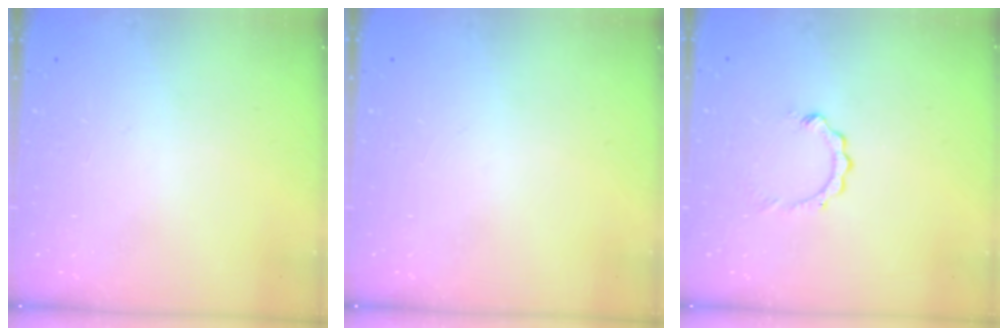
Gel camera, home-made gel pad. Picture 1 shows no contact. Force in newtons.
{"total": 0.0}
{"total": 2.6, "press": 2.6, "slide": 0.3}